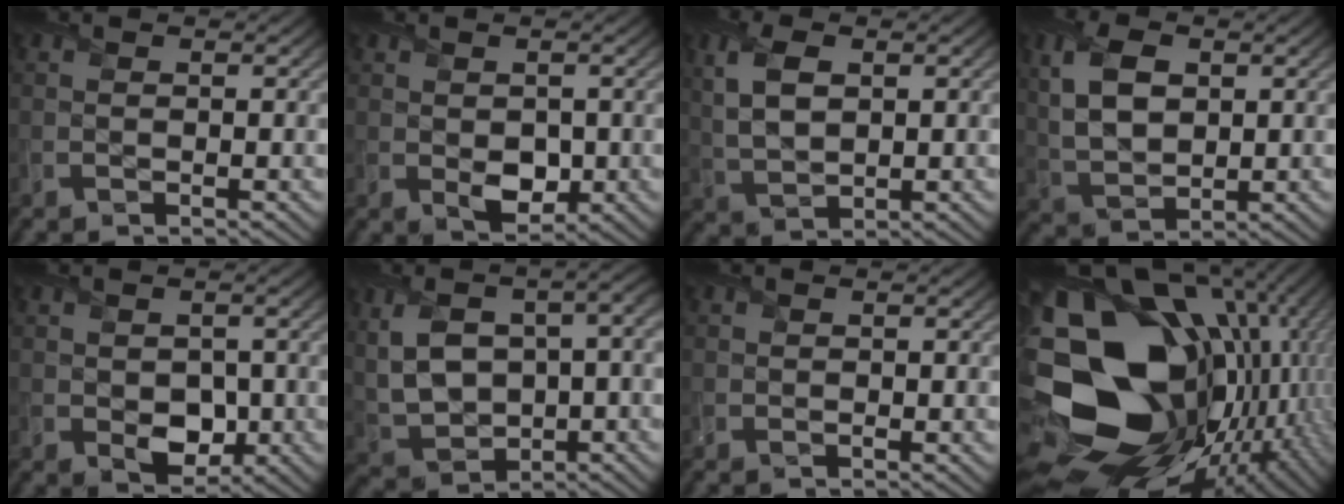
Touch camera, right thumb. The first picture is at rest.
{"total": 3.5, "force": [-0.3, 2.4, 2.6], "torque": [-0.051, -0.012, 0.002]}
{"total": 6.0, "force": [1.8, 3.2, 4.6], "torque": [-0.114, 0.003, 0.037]}
{"total": 7.8, "force": [2.3, 4.7, 5.7], "torque": [-0.137, 0.005, 0.046]}
{"total": 4.2, "force": [-0.6, 3.0, 2.9], "torque": [-0.057, -0.017, -0.003]}
{"total": 13.8, "force": [2.3, 8.1, 10.9], "torque": [-0.242, -0.004, 0.074]}
{"total": 0.7, "force": [0.2, 0.6, 0.2], "torque": [-0.006, -0.004, 0.004]}
{"total": 22.4, "force": [-1.2, 16.7, 14.9], "torque": [-0.300, -0.049, 0.003]}